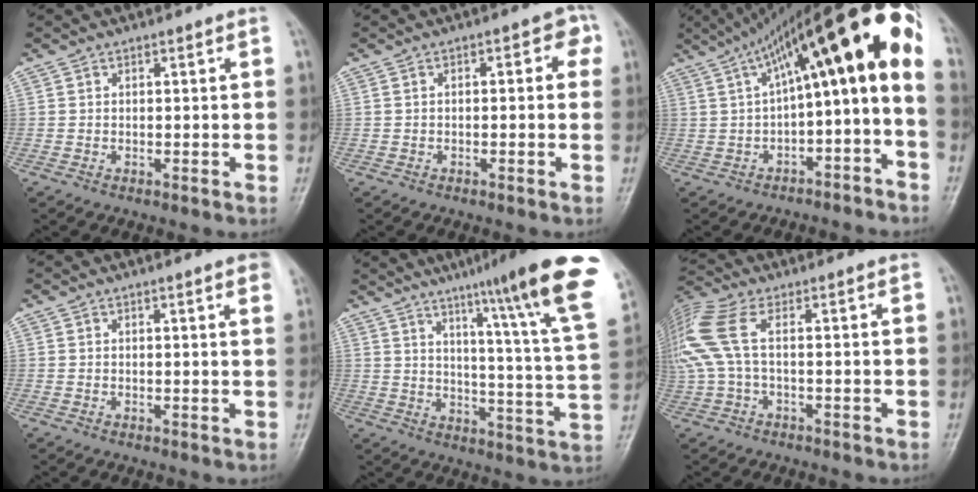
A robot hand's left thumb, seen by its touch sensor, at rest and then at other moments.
{"total": 3.2, "force": [0.3, 1.8, 2.7], "torque": [-0.014, 0.019, -0.006]}
{"total": 20.5, "force": [1.1, 6.4, 19.5], "torque": [-0.281, 0.080, 0.017]}
{"total": 3.8, "force": [2.3, 0.3, 3.0], "torque": [-0.028, 0.000, 0.022]}
{"total": 22.2, "force": [13.4, 1.0, 17.6], "torque": [-0.225, -0.060, 0.179]}
{"total": 9.5, "force": [1.2, 3.5, 8.8], "torque": [-0.246, 0.034, 0.026]}